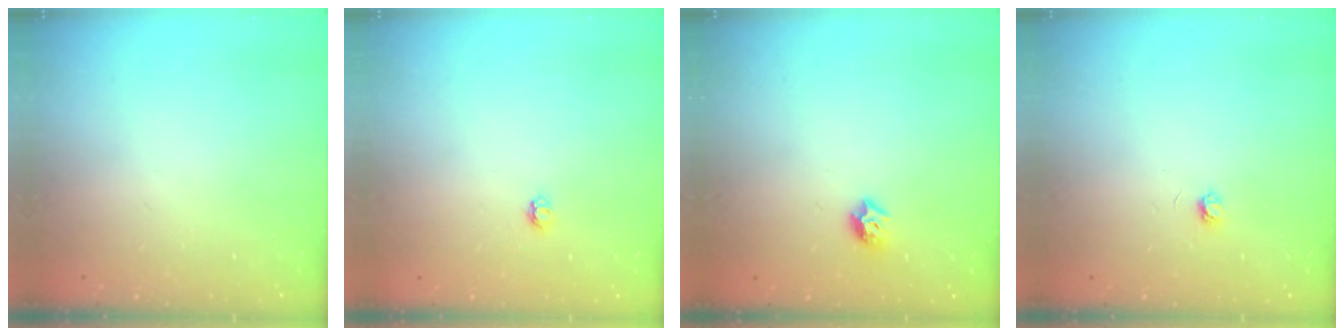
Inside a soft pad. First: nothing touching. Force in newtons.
{"total": 2.9, "press": 2.9, "slide": 0.4}
{"total": 6.7, "press": 6.6, "slide": 0.9}
{"total": 2.9, "press": 2.9, "slide": 0.3}